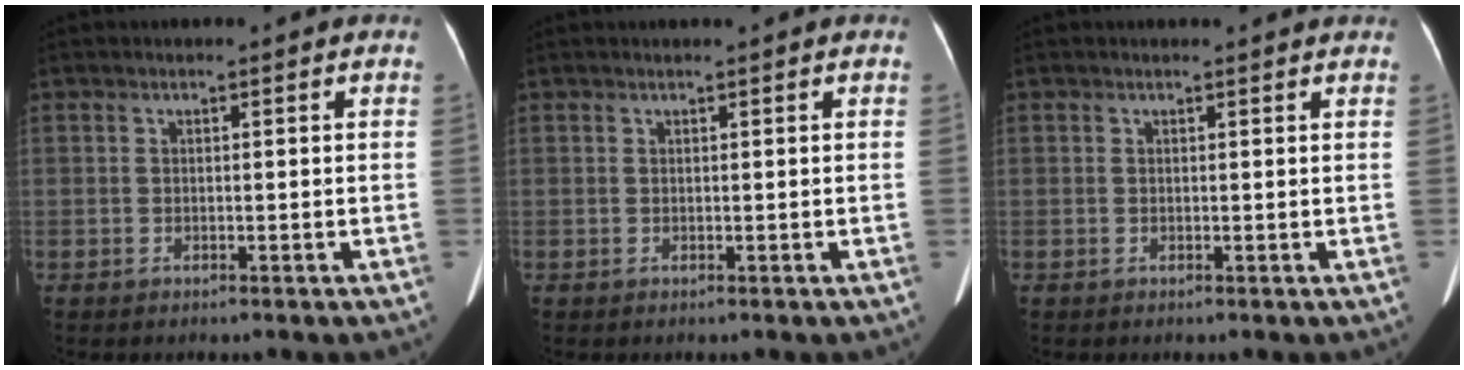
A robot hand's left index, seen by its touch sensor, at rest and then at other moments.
{"total": 1.1, "force": [1.0, -0.1, 0.5], "torque": [-0.007, 0.012, 0.019]}
{"total": 2.9, "force": [2.8, 0.2, 0.6], "torque": [-0.011, 0.011, 0.027]}